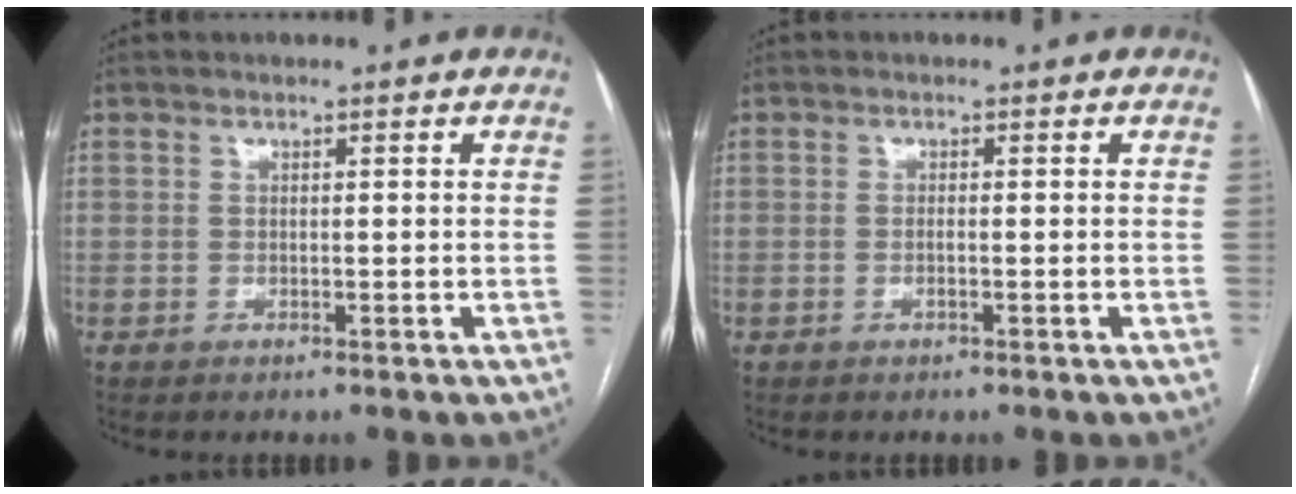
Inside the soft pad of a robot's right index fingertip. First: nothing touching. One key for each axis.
{"total": 0.9, "fx": -0.3, "fy": 0.2, "fz": 0.8, "tx": -0.017, "ty": 0.000, "tz": -0.004}